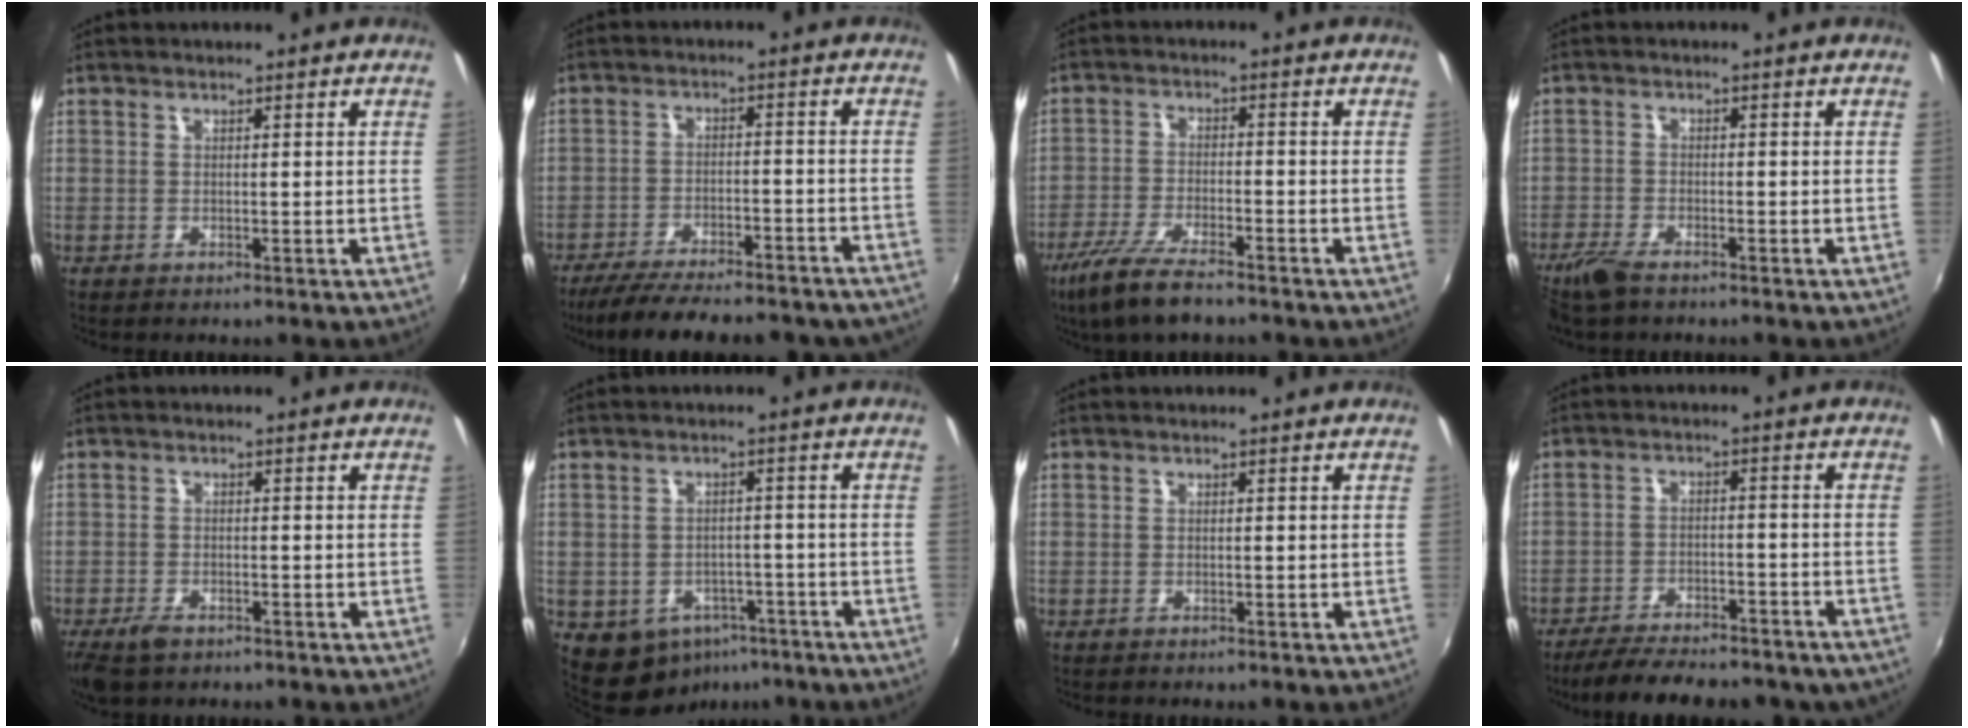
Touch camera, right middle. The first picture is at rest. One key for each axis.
{"total": 21.6, "fx": -18.5, "fy": 5.3, "fz": 9.7, "tx": -0.184, "ty": -0.023, "tz": -0.249}
{"total": 9.9, "fx": -7.5, "fy": 2.0, "fz": 6.2, "tx": -0.143, "ty": -0.029, "tz": -0.140}
{"total": 5.0, "fx": -3.9, "fy": 1.4, "fz": 2.8, "tx": -0.081, "ty": -0.011, "tz": -0.080}
{"total": 4.6, "fx": -3.2, "fy": 2.1, "fz": 2.5, "tx": -0.068, "ty": -0.014, "tz": -0.060}
{"total": 8.8, "fx": -5.1, "fy": 6.6, "fz": 3.0, "tx": -0.074, "ty": 0.003, "tz": -0.053}
{"total": 0.0}
{"total": 18.7, "fx": -15.5, "fy": 5.6, "fz": 8.9, "tx": -0.172, "ty": -0.021, "tz": -0.207}